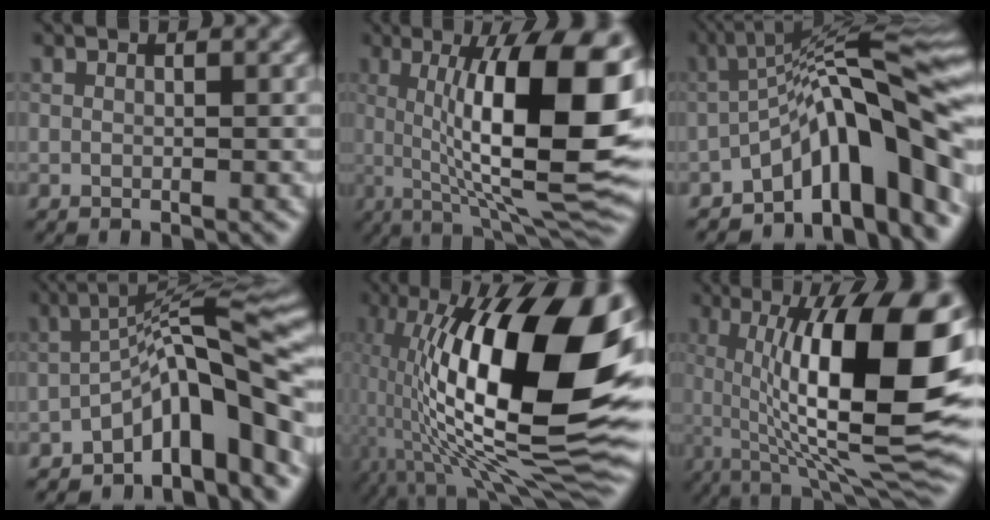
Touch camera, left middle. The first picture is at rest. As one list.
[{"total": 14.6, "force": [1.6, 3.6, 14.1], "torque": [-0.185, 0.004, 0.024]}, {"total": 13.2, "force": [-5.1, 3.7, 11.5], "torque": [-0.146, 0.031, -0.081]}, {"total": 10.2, "force": [-5.2, 2.5, 8.4], "torque": [-0.099, 0.028, -0.090]}, {"total": 19.3, "force": [0.5, 7.5, 17.7], "torque": [-0.293, 0.031, -0.007]}, {"total": 16.0, "force": [2.3, 4.2, 15.3], "torque": [-0.204, 0.005, 0.035]}]